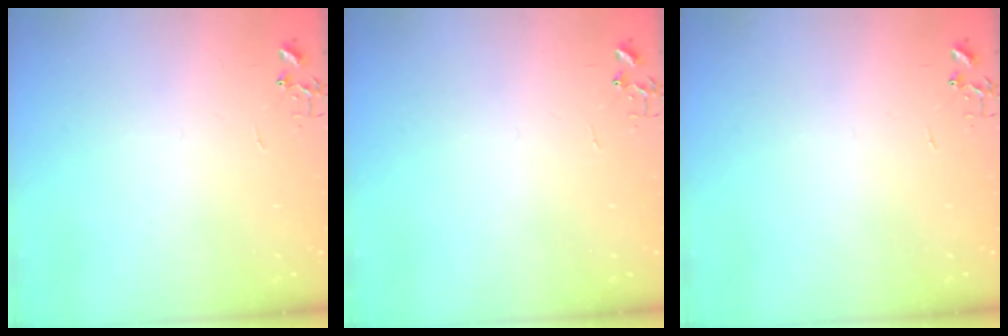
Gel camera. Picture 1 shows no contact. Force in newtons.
{"total": 0.0}
{"total": 0.0}